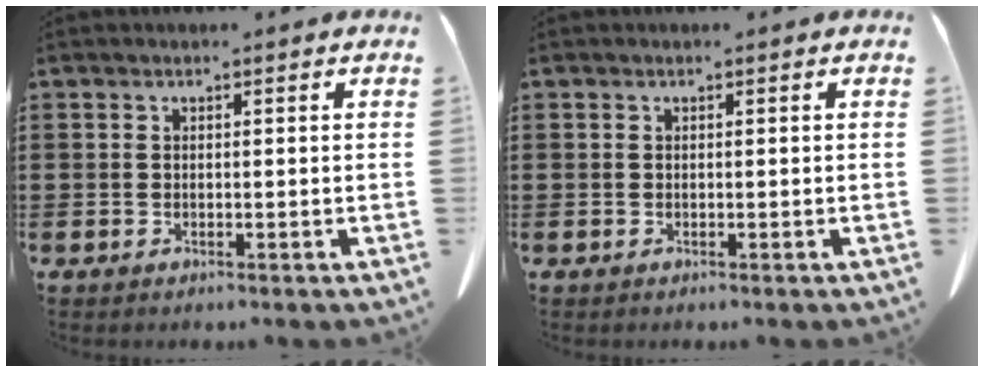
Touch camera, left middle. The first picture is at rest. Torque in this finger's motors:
{"motor_torque": [0.00, 0.00, -0.01, 0.00]}